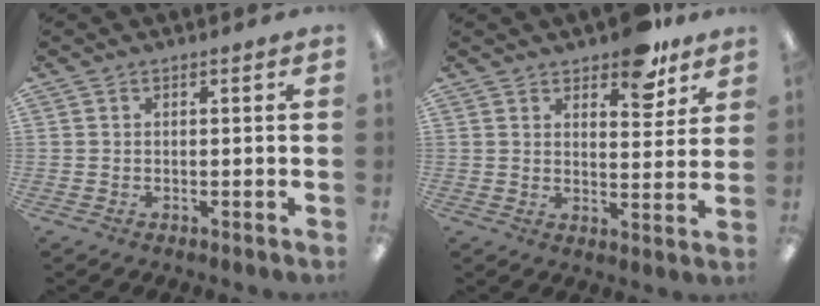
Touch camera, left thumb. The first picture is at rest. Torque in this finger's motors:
{"motor_torque": [0.91, 0.57, 0.68, -0.68, 0.01]}